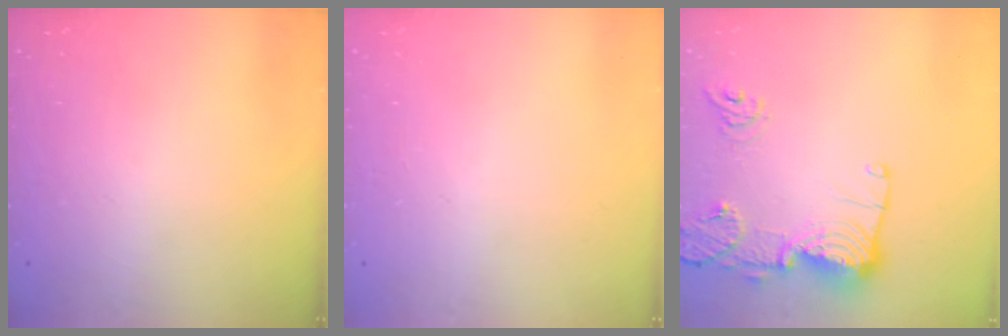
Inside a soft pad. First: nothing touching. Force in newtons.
{"total": 0.0}
{"total": 17.1, "press": 17.0, "slide": 1.7}